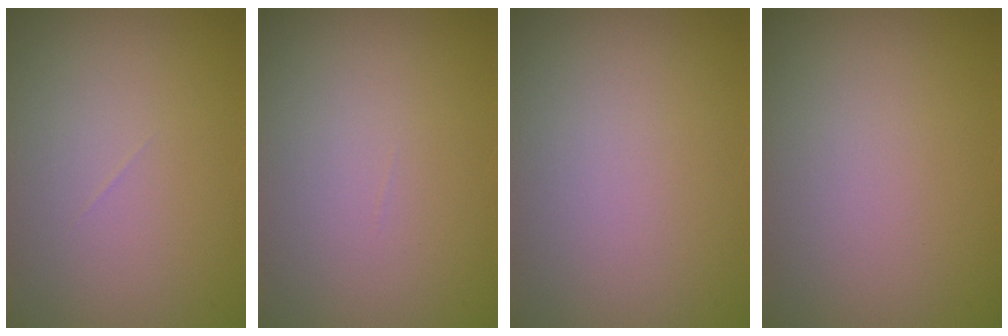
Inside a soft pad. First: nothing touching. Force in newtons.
{"total": 0.0}
{"total": 0.0}
{"total": 0.0}